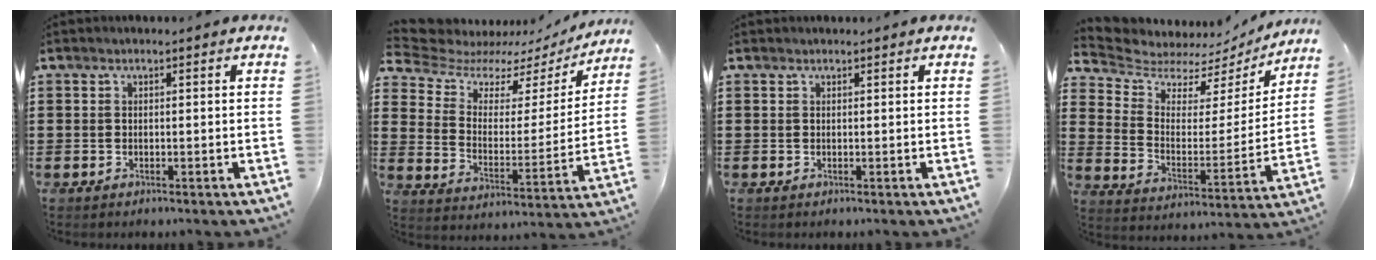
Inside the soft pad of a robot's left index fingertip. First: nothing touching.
{"total": 6.7, "force": [5.5, 3.1, 2.3], "torque": [-0.076, -0.033, 0.096]}
{"total": 0.0}
{"total": 5.7, "force": [5.2, 2.2, 0.9], "torque": [-0.053, -0.040, 0.087]}